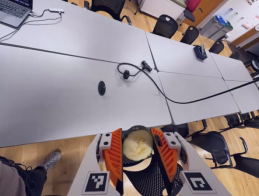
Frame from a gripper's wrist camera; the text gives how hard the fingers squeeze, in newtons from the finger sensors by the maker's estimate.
{"total": 4.7, "left": 4.9, "right": 4.5}